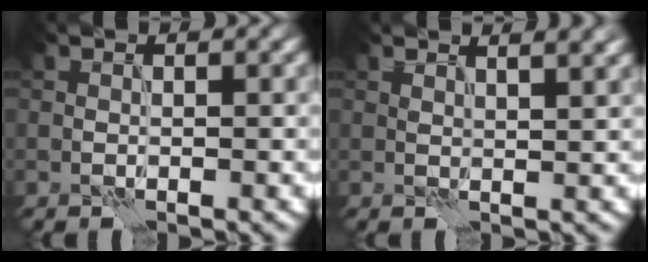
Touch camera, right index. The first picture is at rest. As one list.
[{"total": 4.1, "force": [2.7, 1.4, 2.6], "torque": [-0.017, 0.019, 0.018]}]